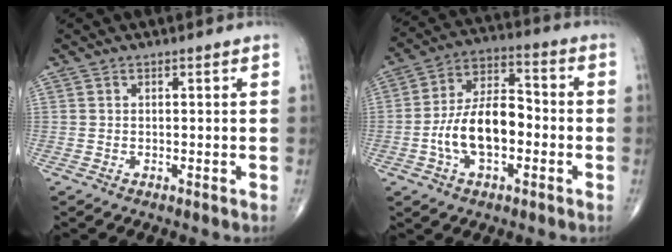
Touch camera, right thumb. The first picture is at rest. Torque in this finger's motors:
{"motor_torque": [1.61, 2.26, 1.30, -0.45, 0.09]}